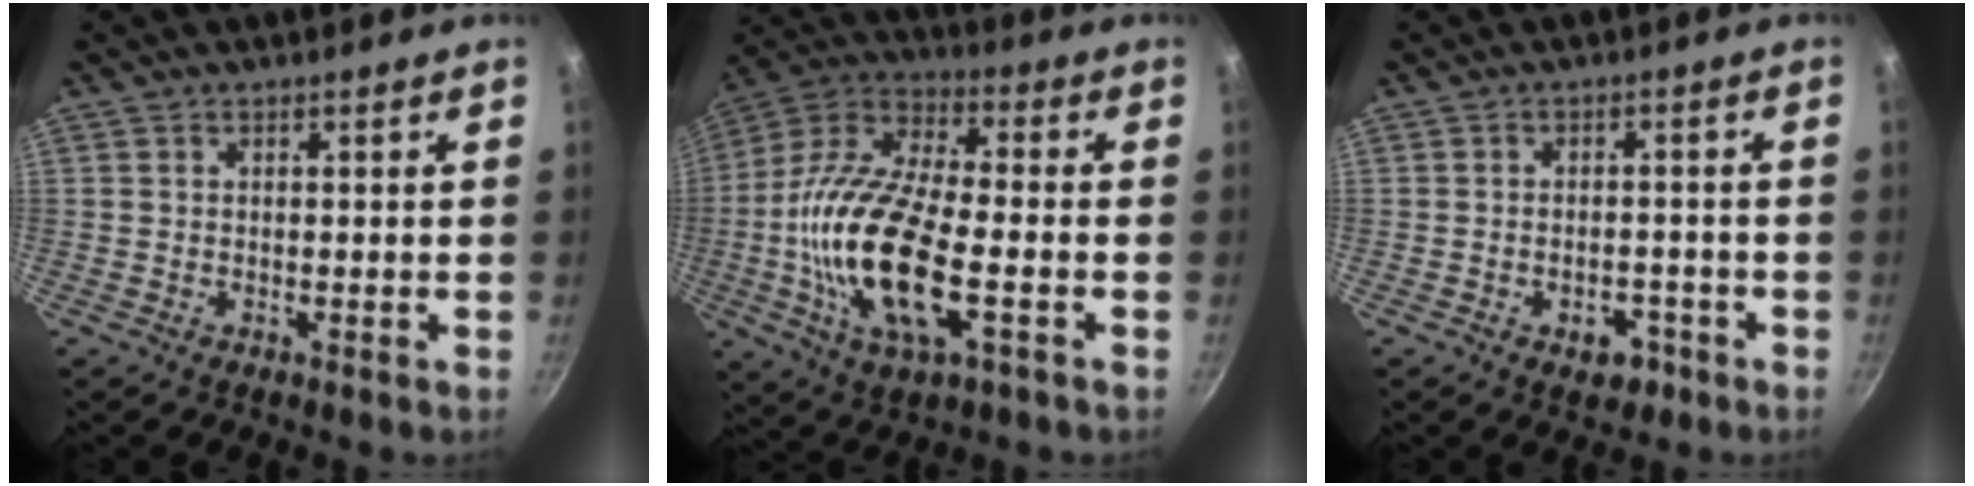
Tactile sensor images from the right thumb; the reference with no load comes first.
{"total": 21.3, "force": [-4.1, 8.8, 19.0], "torque": [-0.369, 0.022, -0.093]}
{"total": 4.4, "force": [-2.3, 2.8, 2.5], "torque": [-0.019, 0.019, -0.025]}